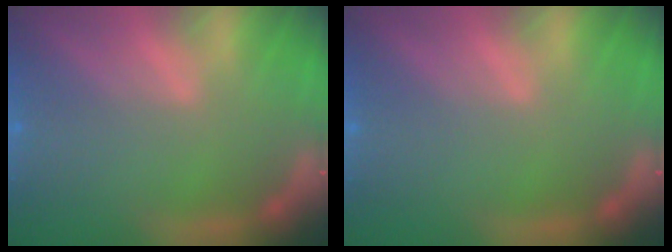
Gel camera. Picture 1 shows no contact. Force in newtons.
{"total": 0.0}